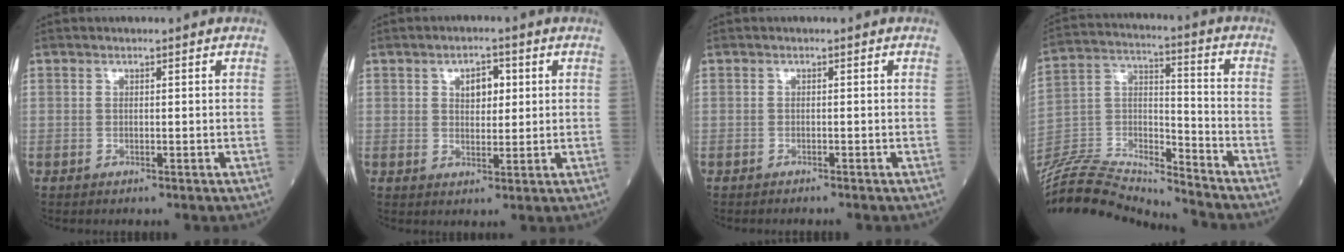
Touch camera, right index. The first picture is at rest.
{"total": 4.0, "force": [1.3, 2.1, 3.1], "torque": [-0.048, 0.005, 0.021]}
{"total": 1.3, "force": [-1.2, 0.1, 0.3], "torque": [-0.006, -0.002, -0.016]}
{"total": 21.7, "force": [-21.0, 0.7, 5.1], "torque": [-0.109, 0.015, -0.360]}